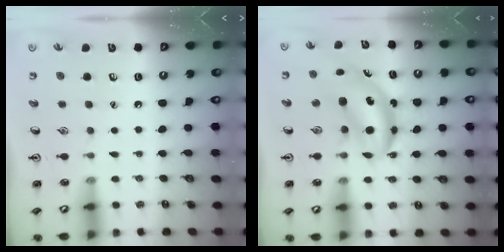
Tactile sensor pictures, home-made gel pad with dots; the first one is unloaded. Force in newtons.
{"total": 6.2, "press": 6.0, "slide": 1.4}